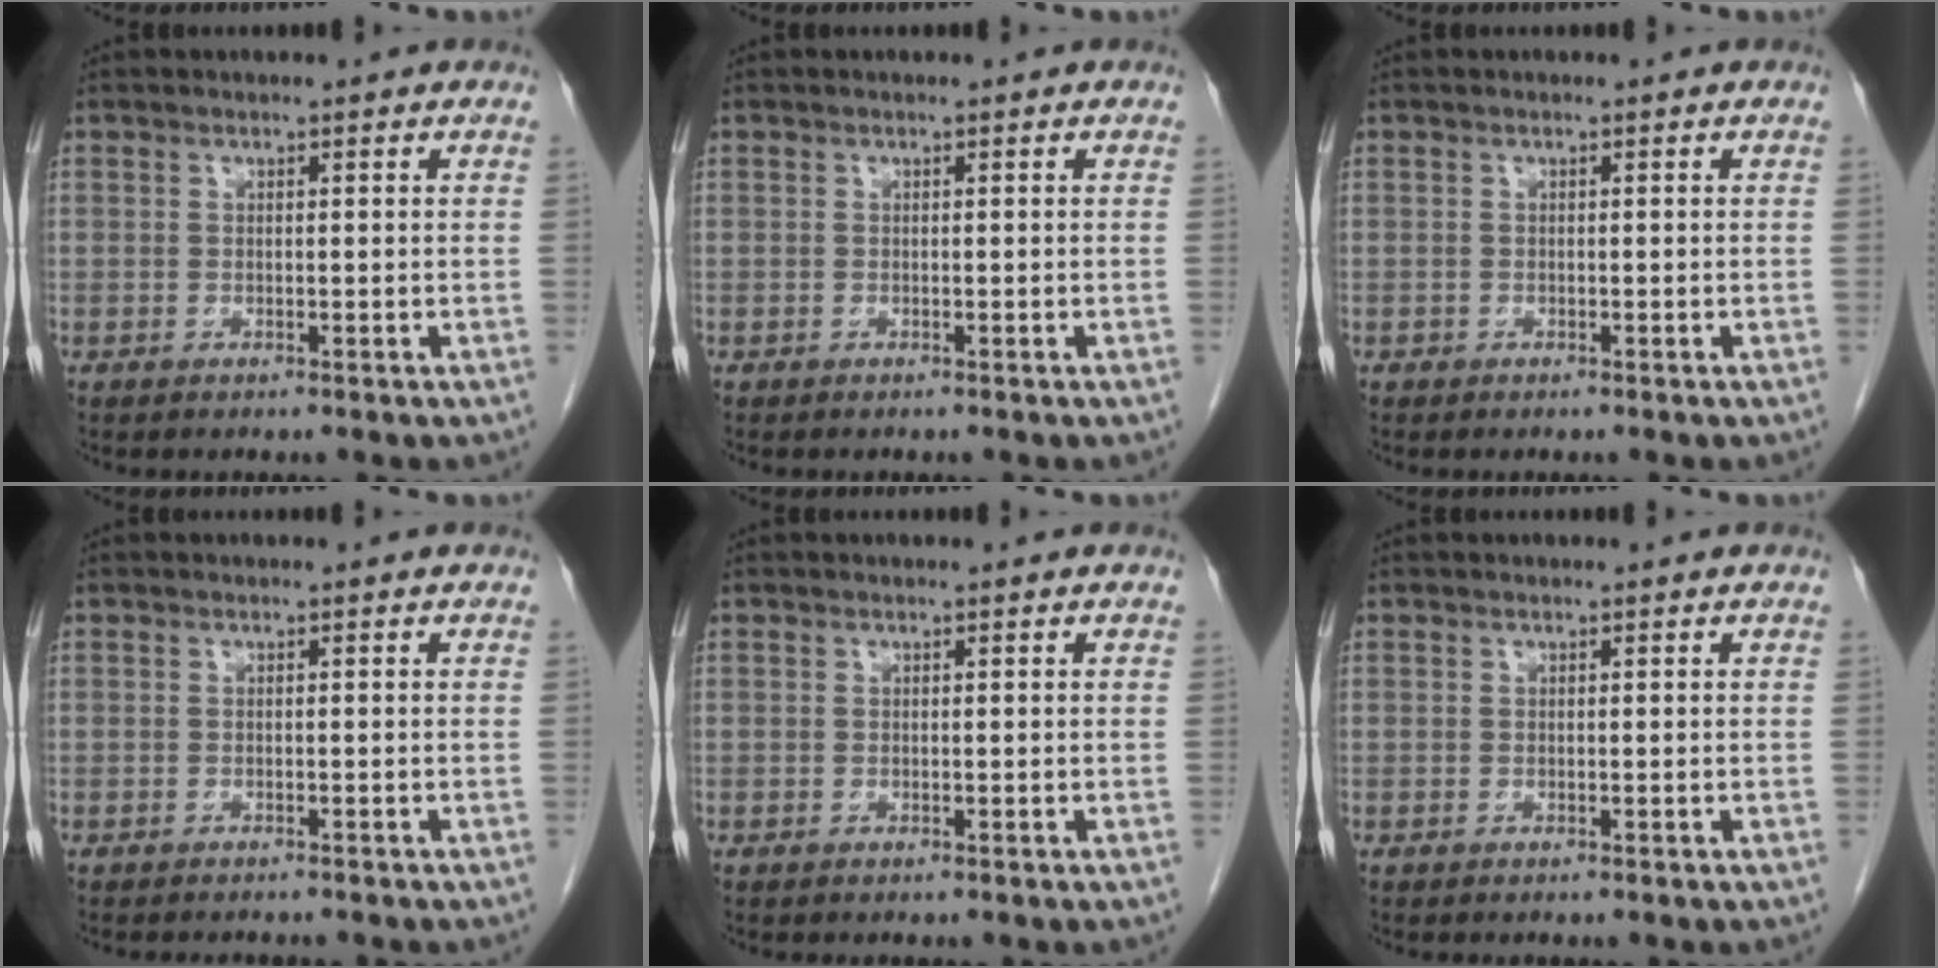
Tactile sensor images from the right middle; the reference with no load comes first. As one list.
[{"total": 0.0}, {"total": 0.0}, {"total": 3.0, "force": [-2.8, 0.4, 0.9], "torque": [-0.008, -0.004, -0.034]}, {"total": 0.0}, {"total": 0.0}]